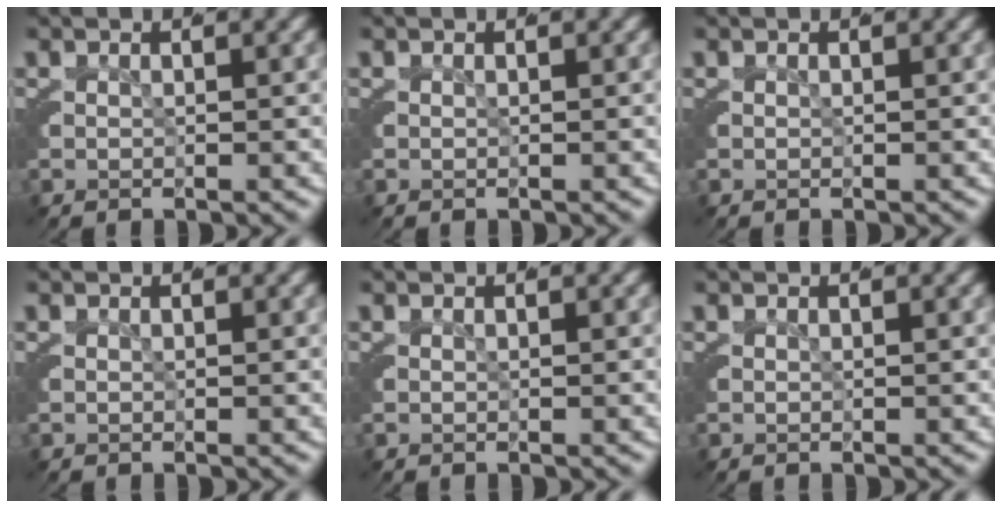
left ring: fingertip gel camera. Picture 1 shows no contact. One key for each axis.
{"total": 0.0}
{"total": 0.0}
{"total": 0.0}
{"total": 0.0}
{"total": 0.0}